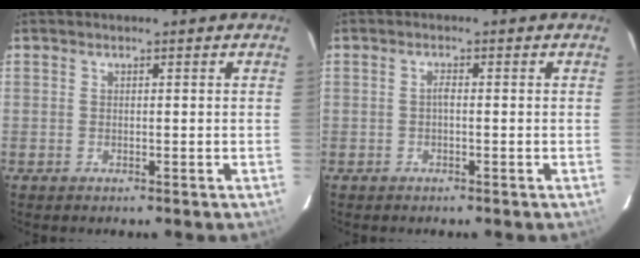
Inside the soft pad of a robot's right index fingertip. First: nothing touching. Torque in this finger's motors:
{"motor_torque": [0.30, -0.02, 0.19, 0.03]}